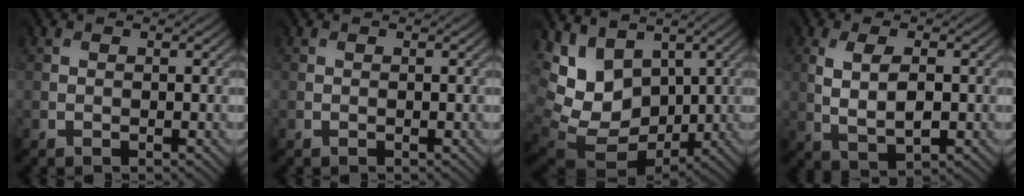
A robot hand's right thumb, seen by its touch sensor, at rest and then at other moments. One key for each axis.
{"total": 0.0}
{"total": 11.4, "fx": 3.2, "fy": 8.8, "fz": 6.4, "tx": -0.177, "ty": -0.007, "tz": 0.078}
{"total": 4.1, "fx": 0.4, "fy": 1.9, "fz": 3.7, "tx": -0.075, "ty": -0.005, "tz": 0.013}